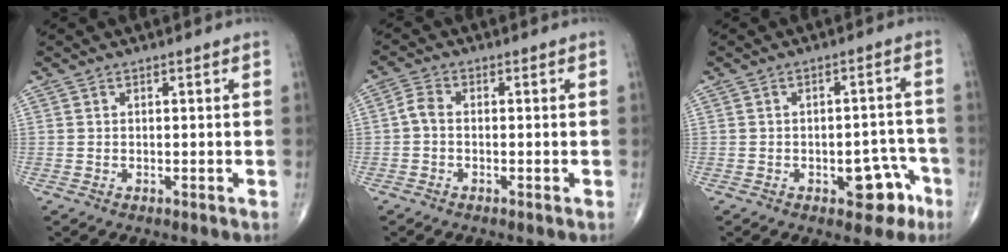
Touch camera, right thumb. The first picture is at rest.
{"total": 2.4, "force": [-0.6, 1.4, 1.9], "torque": [-0.038, 0.006, -0.019]}
{"total": 7.2, "force": [-3.5, 3.8, 5.0], "torque": [-0.029, 0.036, -0.039]}